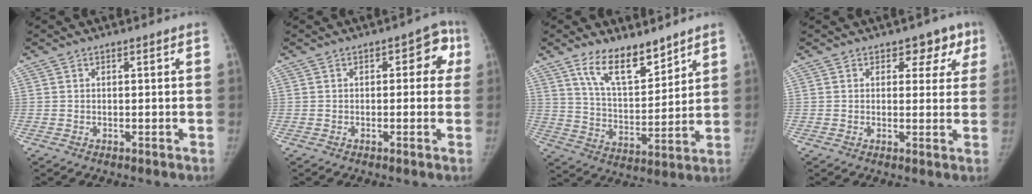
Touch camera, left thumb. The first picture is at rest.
{"total": 5.2, "force": [0.7, 3.2, 4.0], "torque": [-0.001, 0.015, -0.005]}
{"total": 12.0, "force": [8.7, 4.7, 6.8], "torque": [-0.090, -0.065, 0.166]}
{"total": 5.2, "force": [2.8, 3.7, 2.3], "torque": [0.017, -0.006, 0.028]}